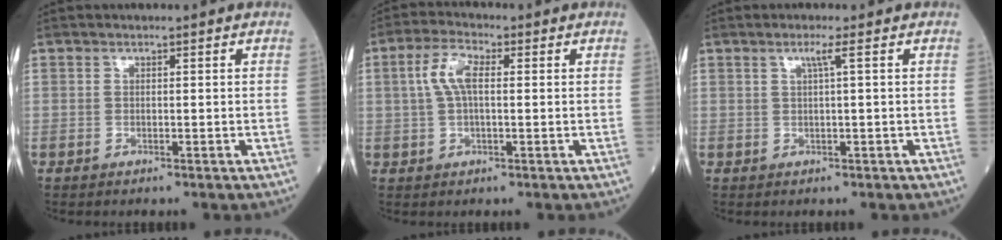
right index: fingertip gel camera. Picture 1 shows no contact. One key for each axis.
{"total": 5.4, "fx": 0.9, "fy": 1.9, "fz": 4.9, "tx": -0.113, "ty": 0.016, "tz": 0.018}
{"total": 1.7, "fx": 0.5, "fy": -0.5, "fz": 1.5, "tx": -0.032, "ty": -0.001, "tz": 0.012}